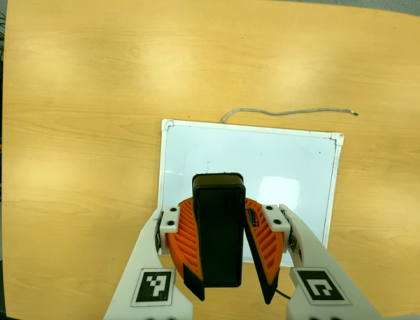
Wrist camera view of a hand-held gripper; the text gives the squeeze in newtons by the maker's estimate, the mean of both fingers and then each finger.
{"total": 11.3, "left": 10.6, "right": 12.1}